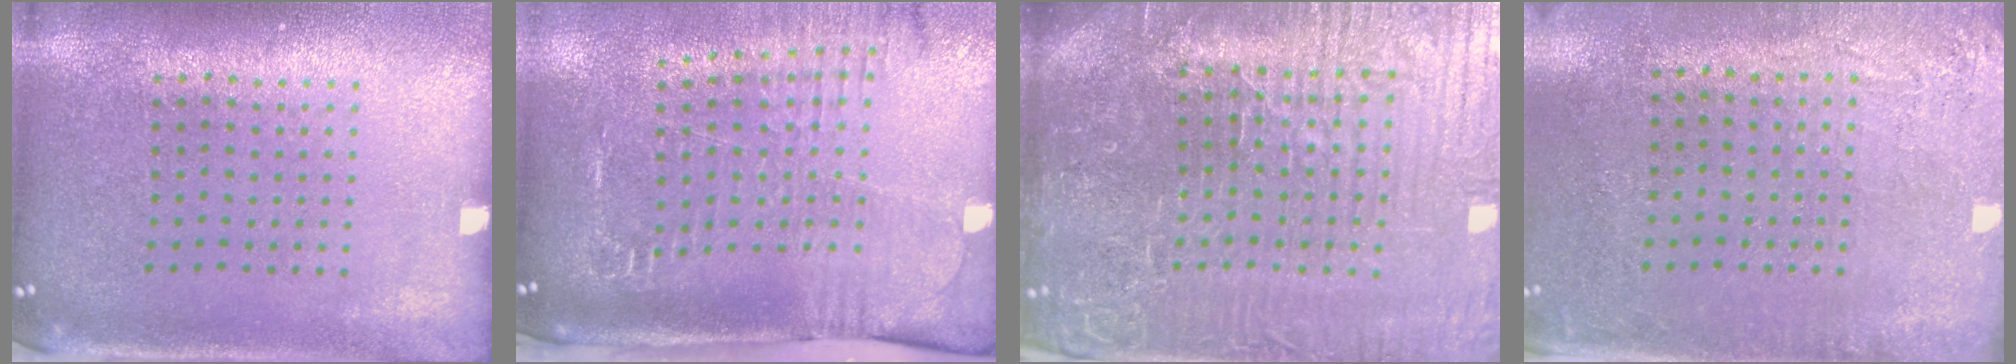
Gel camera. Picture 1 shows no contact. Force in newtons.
{"total": 2.5, "press": 2.1, "slide": 1.3}
{"total": 6.9, "press": 6.2, "slide": 3.1}
{"total": 2.9, "press": 2.4, "slide": 1.6}